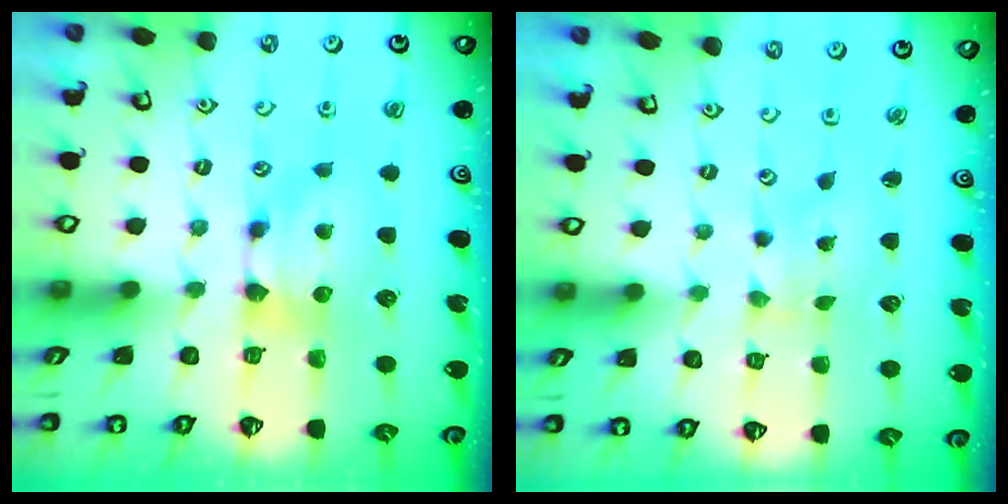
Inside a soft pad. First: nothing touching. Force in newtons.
{"total": 4.4, "press": 4.3, "slide": 0.9}